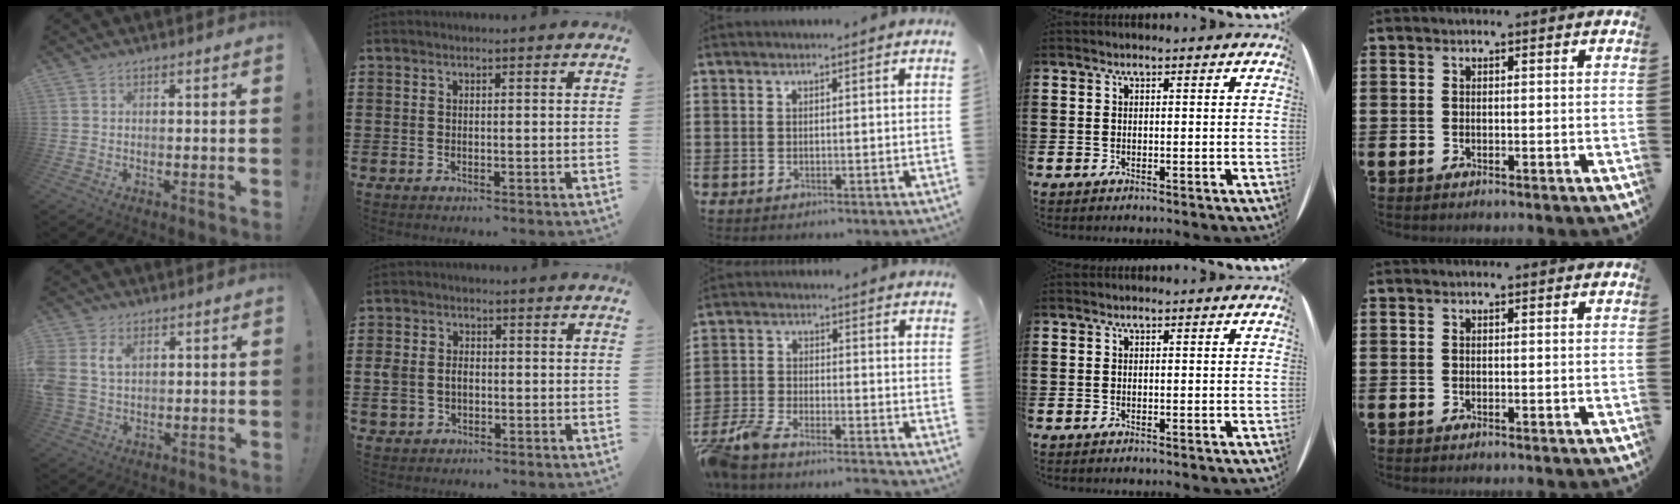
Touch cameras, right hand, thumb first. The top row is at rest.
{"thumb": {"total": 6.9, "force": [2.6, 4.7, 4.3], "torque": [-0.094, -0.007, 0.050]}, "index": {"total": 3.0, "force": [-0.5, 2.4, 1.7], "torque": [-0.052, 0.001, -0.016]}, "middle": {"total": 5.6, "force": [-5.3, 0.4, 1.8], "torque": [-0.064, -0.009, -0.110]}}